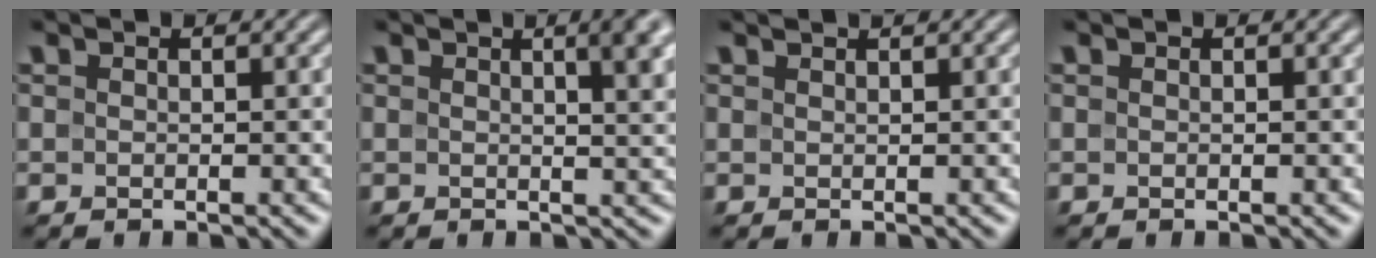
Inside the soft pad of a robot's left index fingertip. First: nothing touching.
{"total": 4.9, "force": [1.6, 1.7, 4.3], "torque": [-0.026, 0.020, 0.005]}
{"total": 0.8, "force": [0.7, 0.0, 0.4], "torque": [-0.008, 0.000, 0.005]}
{"total": 0.0}